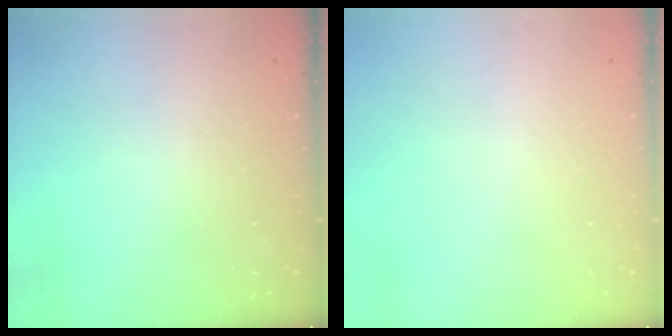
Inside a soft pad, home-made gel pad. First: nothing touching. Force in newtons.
{"total": 0.0}